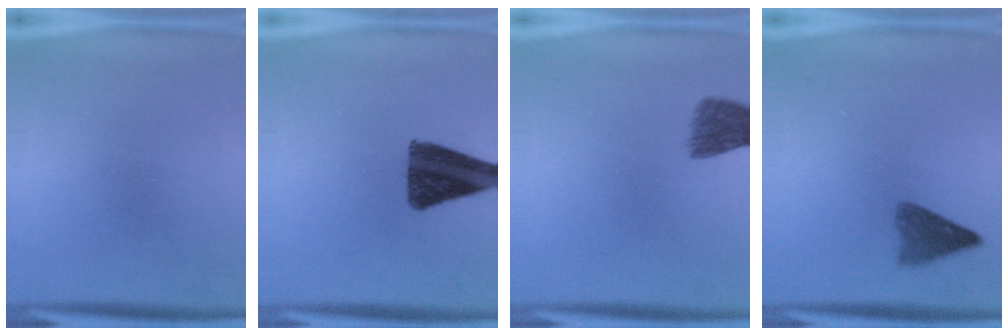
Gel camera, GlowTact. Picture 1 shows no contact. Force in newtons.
{"total": 12.5}
{"total": 4.7}
{"total": 3.8}